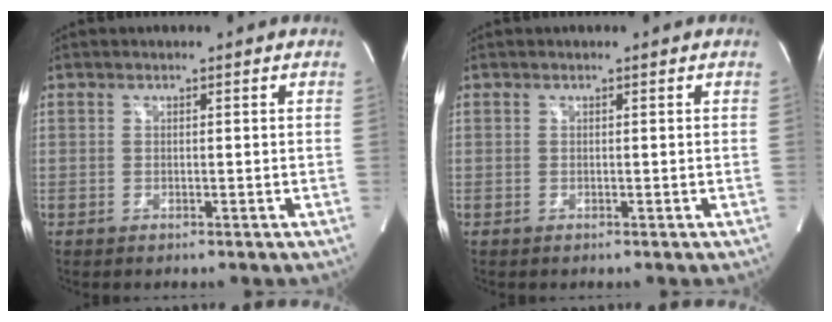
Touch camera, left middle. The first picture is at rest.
{"total": 0.0}